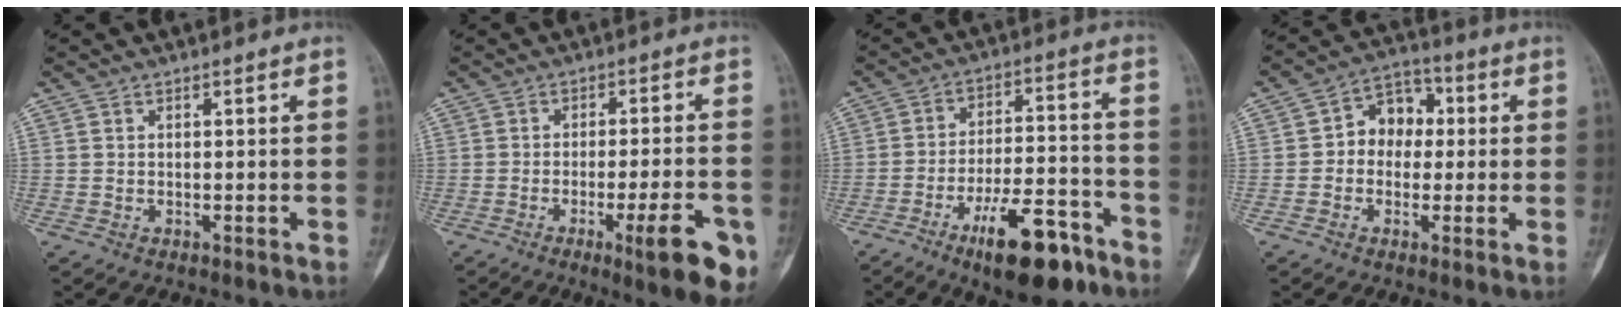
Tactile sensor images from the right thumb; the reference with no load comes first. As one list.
[{"total": 12.3, "force": [-5.3, 2.2, 10.8], "torque": [-0.135, 0.007, -0.068]}, {"total": 15.7, "force": [-9.5, 5.6, 11.2], "torque": [-0.159, 0.069, -0.146]}, {"total": 8.5, "force": [0.4, 6.7, 5.2], "torque": [-0.039, 0.027, -0.005]}]